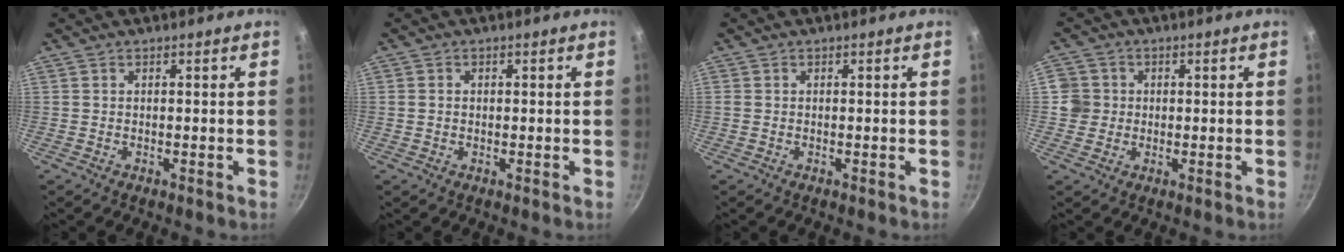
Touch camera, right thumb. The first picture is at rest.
{"total": 1.3, "force": [0.0, 1.1, 0.6], "torque": [-0.008, 0.006, -0.001]}
{"total": 0.5, "force": [-0.1, 0.5, 0.2], "torque": [-0.005, 0.001, -0.001]}
{"total": 4.4, "force": [0.0, 4.3, 0.9], "torque": [0.013, 0.008, -0.005]}